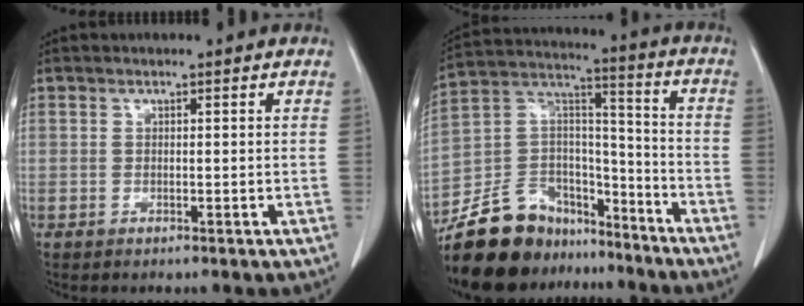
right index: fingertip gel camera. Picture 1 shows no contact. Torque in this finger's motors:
{"motor_torque": [-0.98, -0.51, -1.05, -0.21]}